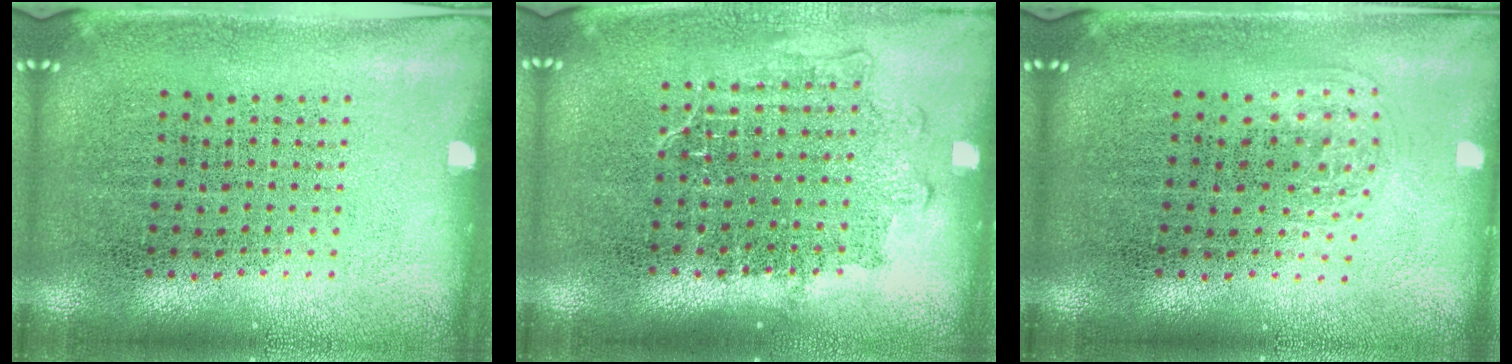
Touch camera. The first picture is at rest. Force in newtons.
{"total": 1.2, "press": 1.1, "slide": 0.6}
{"total": 1.0, "press": 0.6, "slide": 0.8}